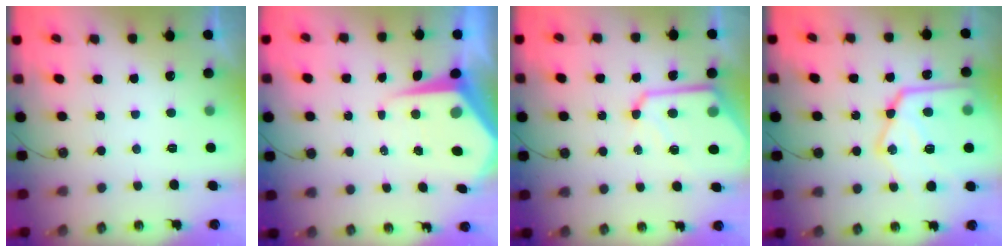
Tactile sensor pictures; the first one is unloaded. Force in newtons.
{"total": 9.0, "press": 9.0, "slide": 0.9}
{"total": 12.0, "press": 11.9, "slide": 1.1}
{"total": 22.4, "press": 22.3, "slide": 1.9}